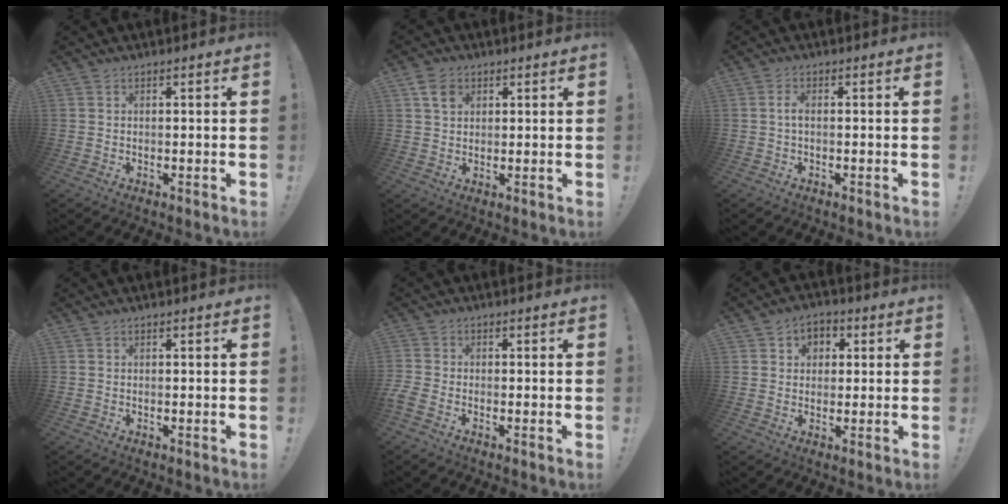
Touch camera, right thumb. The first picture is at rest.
{"total": 5.2, "force": [2.4, 3.9, 2.6], "torque": [-0.040, 0.000, 0.045]}
{"total": 2.0, "force": [-0.3, 0.7, 1.9], "torque": [-0.041, 0.008, -0.005]}
{"total": 0.0}
{"total": 2.3, "force": [-1.1, 1.4, 1.5], "torque": [-0.040, 0.000, -0.022]}
{"total": 4.6, "force": [0.7, 4.3, 1.4], "torque": [-0.018, 0.004, 0.011]}